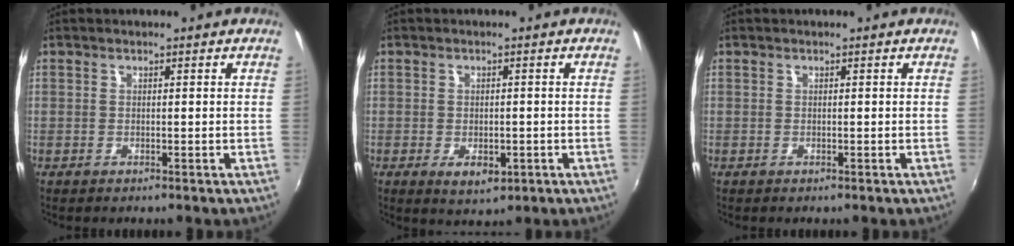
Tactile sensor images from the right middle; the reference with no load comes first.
{"total": 4.3, "force": [-1.5, 2.5, 3.2], "torque": [-0.060, -0.010, -0.019]}
{"total": 0.0}